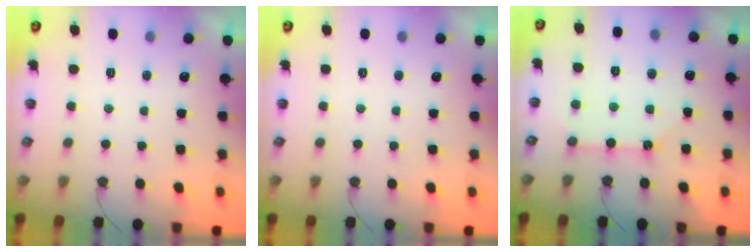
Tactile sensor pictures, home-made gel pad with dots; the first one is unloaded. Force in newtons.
{"total": 0.0}
{"total": 5.8, "press": 5.8, "slide": 0.4}